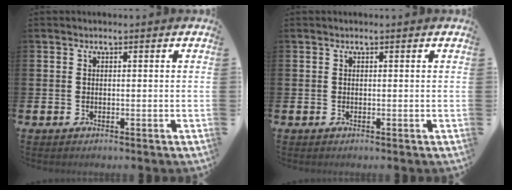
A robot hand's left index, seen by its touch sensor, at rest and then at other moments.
{"total": 0.0}